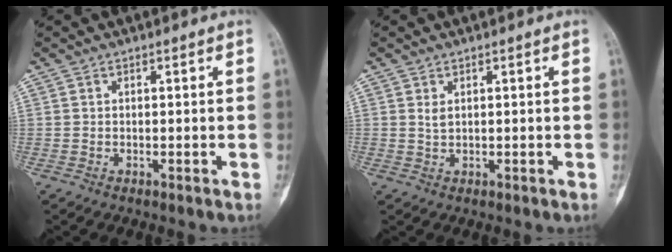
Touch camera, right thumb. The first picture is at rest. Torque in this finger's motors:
{"motor_torque": [0.46, -0.27, 0.36, -0.33, -0.02]}